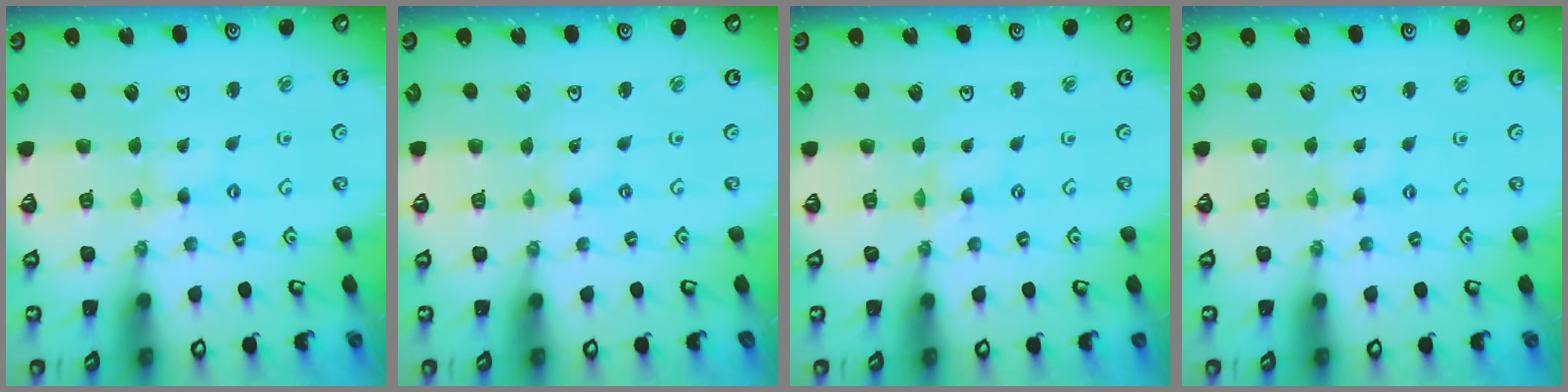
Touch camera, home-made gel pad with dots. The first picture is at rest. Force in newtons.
{"total": 0.0}
{"total": 1.1, "press": 1.1, "slide": 0.1}
{"total": 0.0}